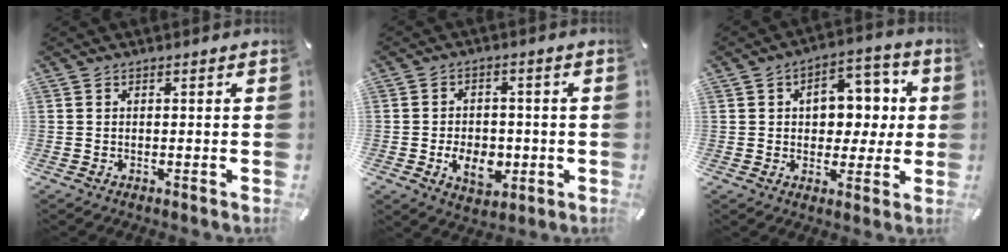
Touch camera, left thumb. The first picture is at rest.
{"total": 8.5, "force": [-2.3, 6.1, 5.4], "torque": [-0.081, 0.004, -0.038]}
{"total": 10.7, "force": [1.5, 8.1, 6.8], "torque": [-0.086, 0.004, 0.025]}